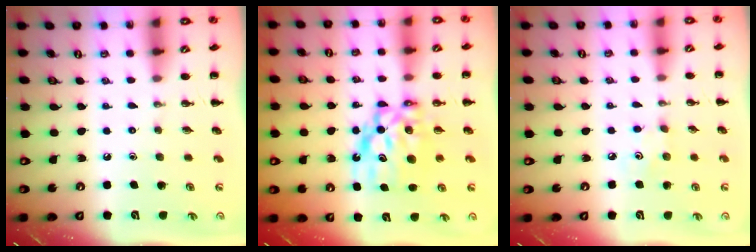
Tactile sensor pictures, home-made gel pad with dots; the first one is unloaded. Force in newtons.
{"total": 9.7, "press": 9.4, "slide": 2.5}
{"total": 2.9, "press": 2.8, "slide": 0.8}